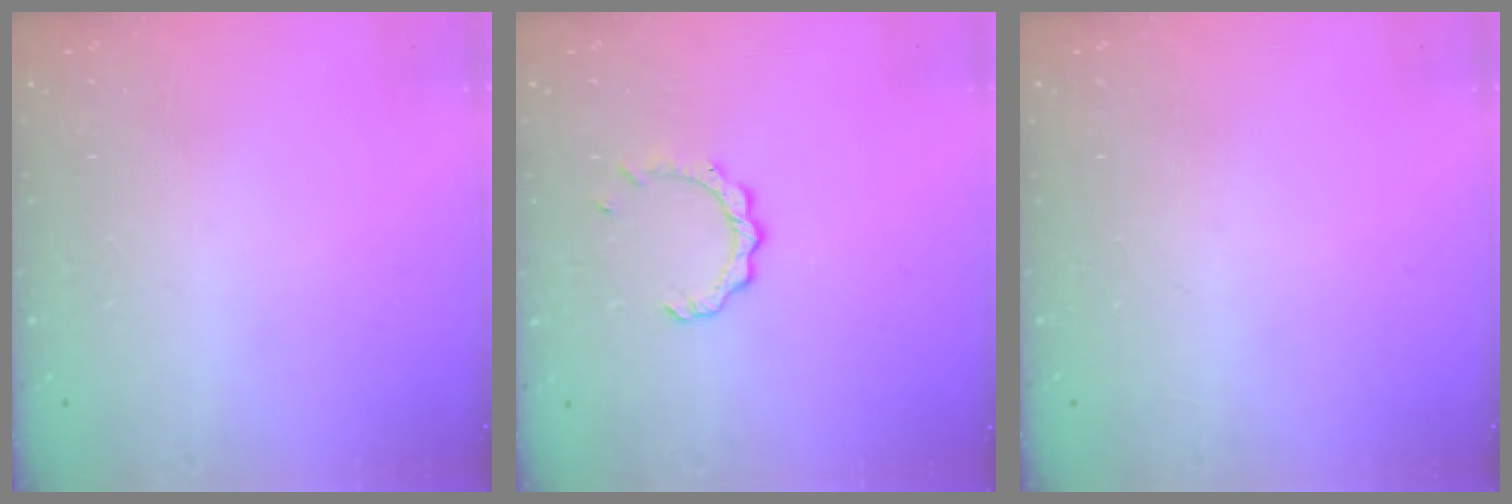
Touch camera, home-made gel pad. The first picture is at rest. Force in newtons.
{"total": 4.1, "press": 4.1, "slide": 0.5}
{"total": 0.0}